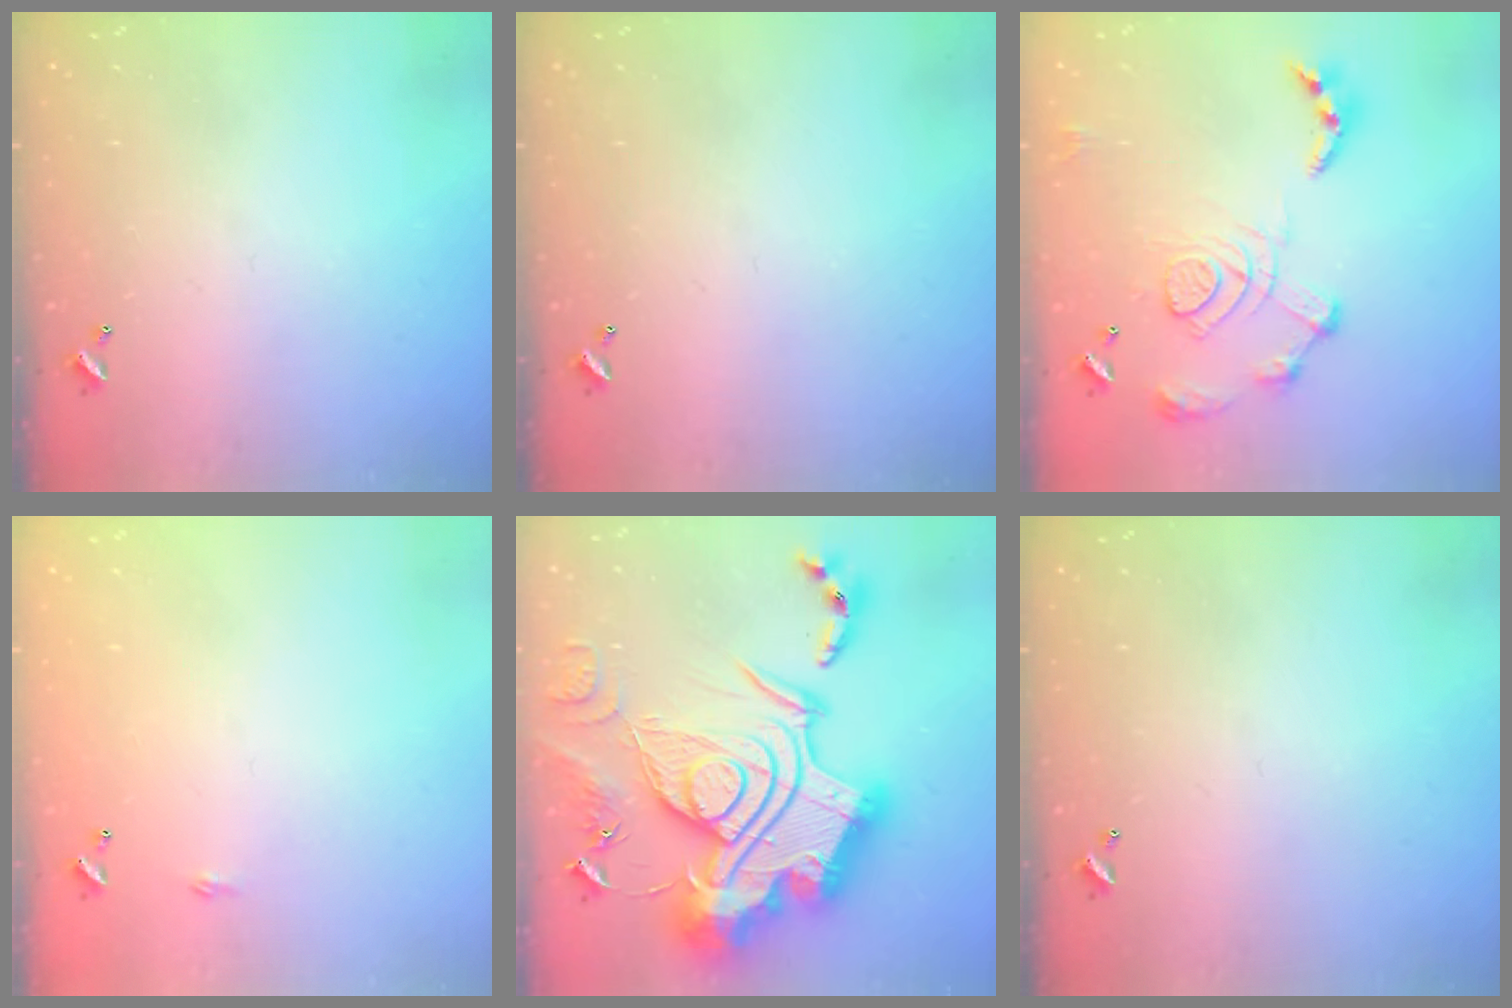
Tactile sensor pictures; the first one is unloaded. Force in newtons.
{"total": 0.0}
{"total": 13.9, "press": 13.8, "slide": 1.5}
{"total": 2.2, "press": 2.1, "slide": 0.4}
{"total": 0.6, "press": 0.6, "slide": 0.0}
{"total": 0.0}